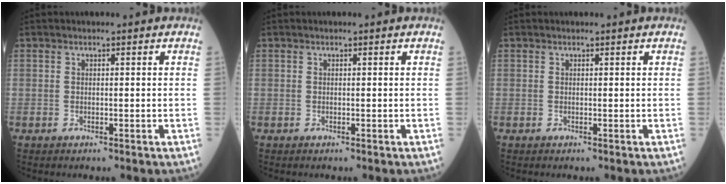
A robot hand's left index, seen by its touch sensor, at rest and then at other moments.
{"total": 0.0}
{"total": 0.5, "force": [0.5, 0.0, 0.1], "torque": [-0.005, 0.003, 0.009]}